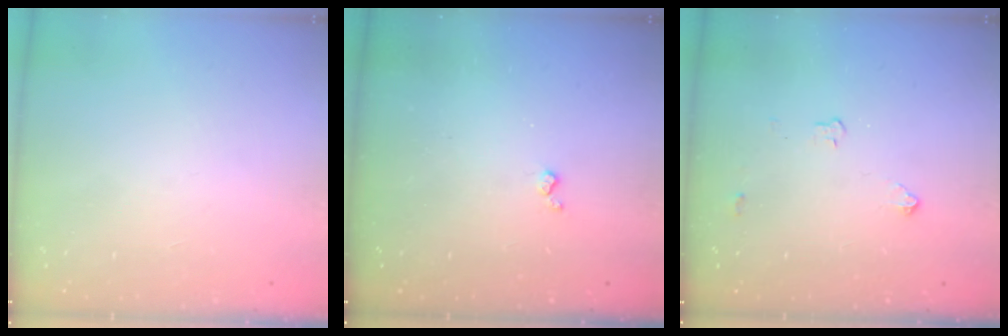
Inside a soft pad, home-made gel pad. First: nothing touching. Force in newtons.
{"total": 2.9, "press": 2.9, "slide": 0.5}
{"total": 3.2, "press": 3.1, "slide": 0.5}